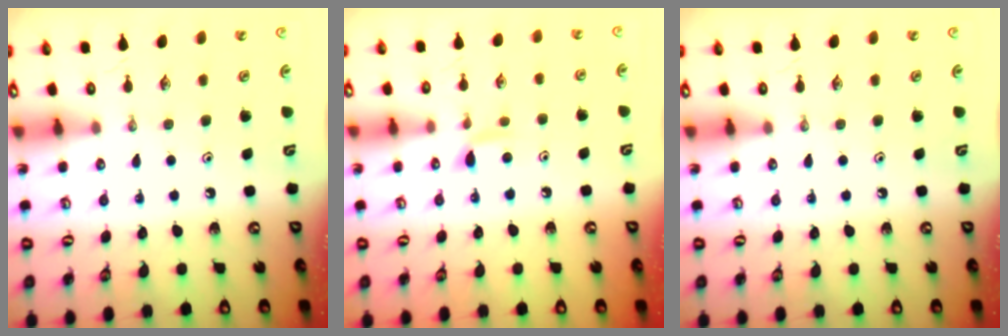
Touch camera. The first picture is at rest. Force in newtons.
{"total": 5.3, "press": 5.3, "slide": 0.7}
{"total": 0.0}